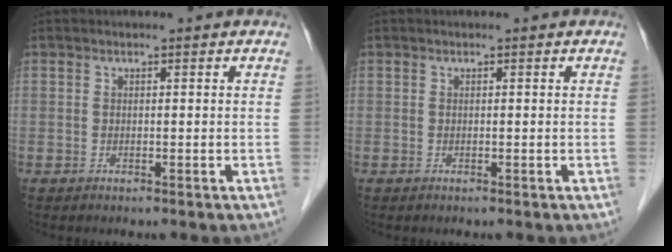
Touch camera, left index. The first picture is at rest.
{"total": 0.0}